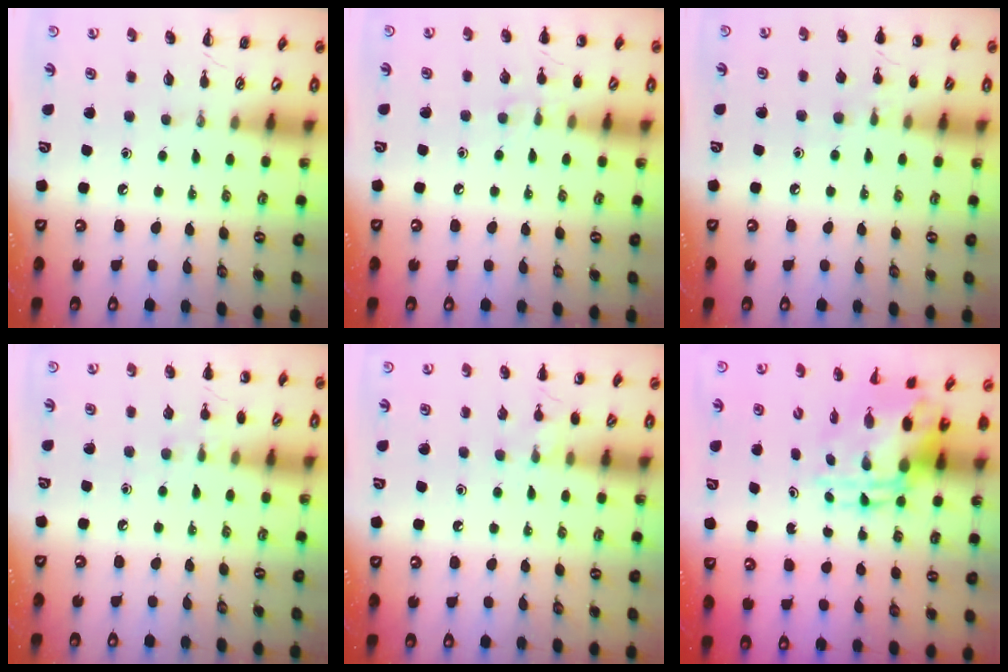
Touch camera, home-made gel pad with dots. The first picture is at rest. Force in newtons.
{"total": 7.0, "press": 6.7, "slide": 2.0}
{"total": 6.5, "press": 6.3, "slide": 1.7}
{"total": 6.1, "press": 5.8, "slide": 1.9}
{"total": 6.8, "press": 6.5, "slide": 2.0}
{"total": 7.0, "press": 6.8, "slide": 1.6}